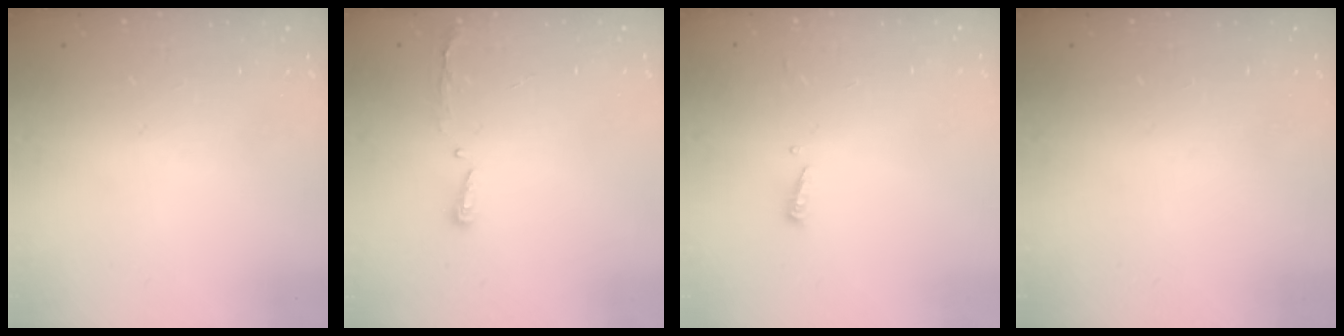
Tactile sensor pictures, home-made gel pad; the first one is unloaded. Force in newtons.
{"total": 3.7, "press": 3.7, "slide": 0.6}
{"total": 3.7, "press": 3.6, "slide": 0.5}
{"total": 0.0}